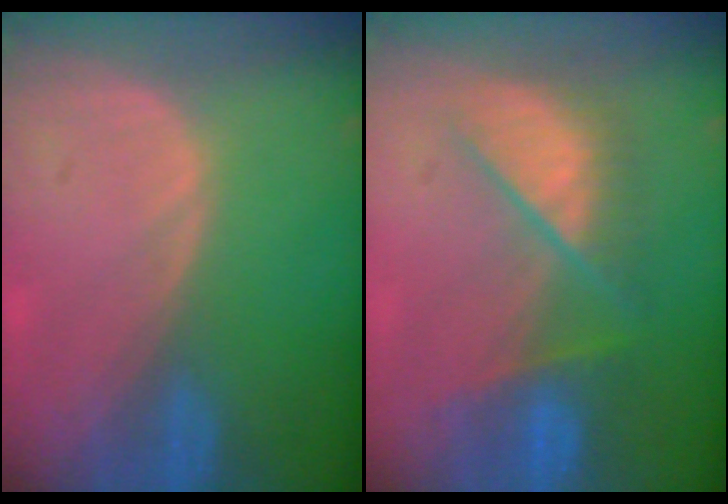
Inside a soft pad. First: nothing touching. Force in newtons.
{"total": 7.8, "press": 7.8, "slide": 0.3}